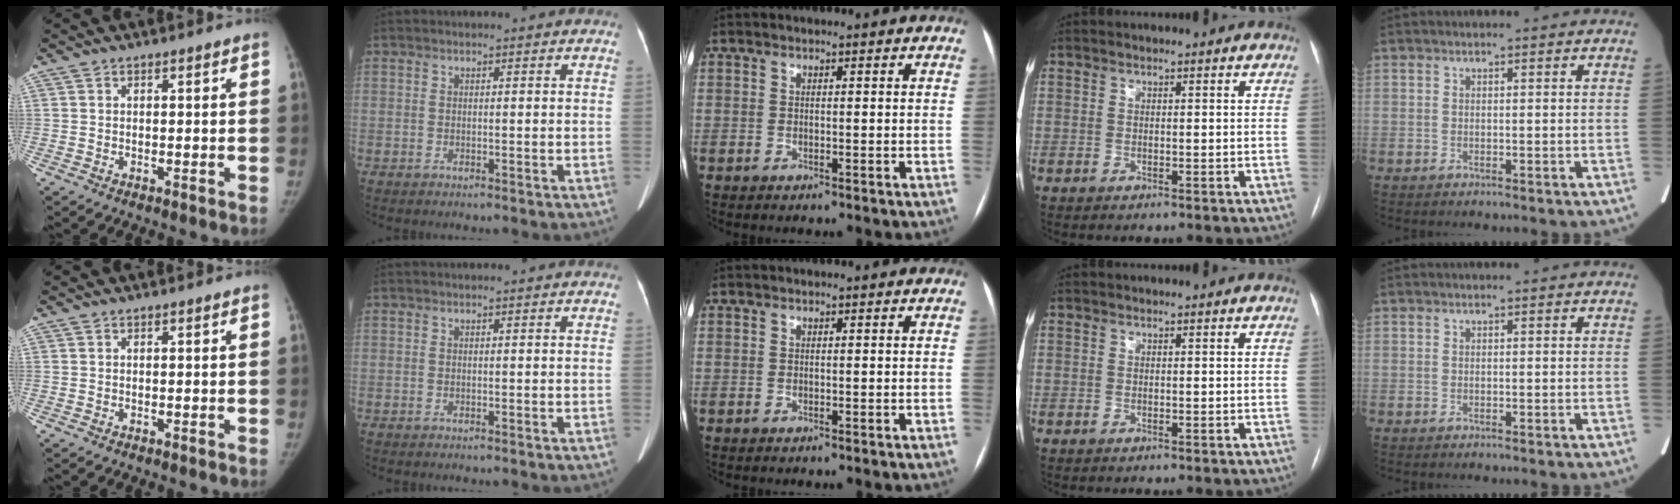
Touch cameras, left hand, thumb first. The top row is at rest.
{}